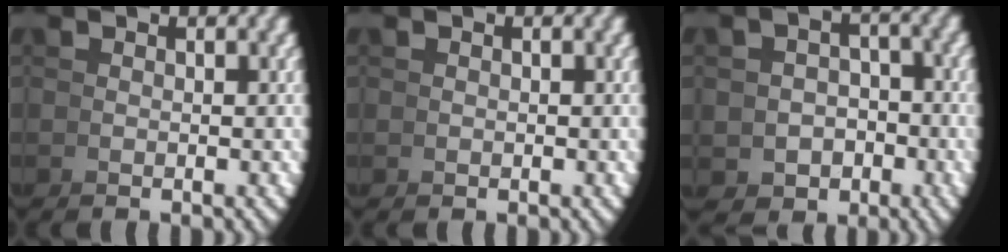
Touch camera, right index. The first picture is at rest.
{"total": 0.0}
{"total": 6.7, "force": [-2.7, 5.8, 2.3], "torque": [-0.034, -0.027, -0.040]}